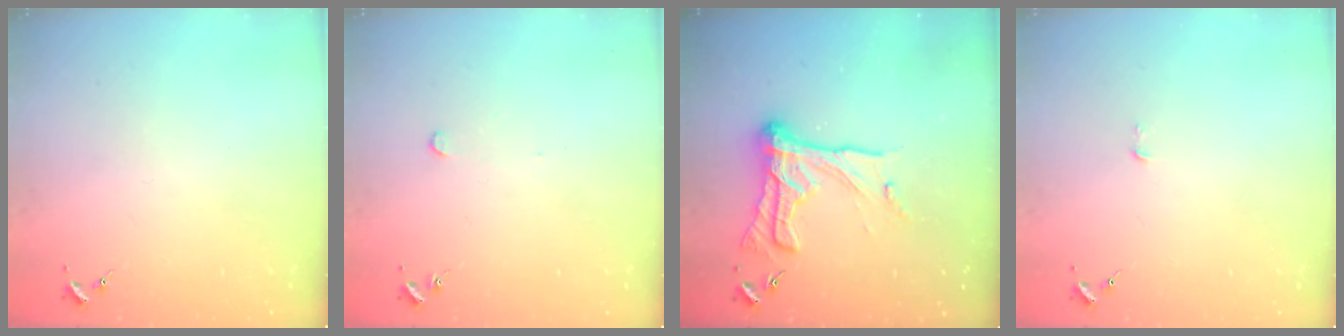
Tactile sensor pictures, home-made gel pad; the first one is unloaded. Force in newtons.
{"total": 2.6, "press": 2.6, "slide": 0.2}
{"total": 19.1, "press": 19.0, "slide": 1.7}
{"total": 2.6, "press": 2.6, "slide": 0.2}